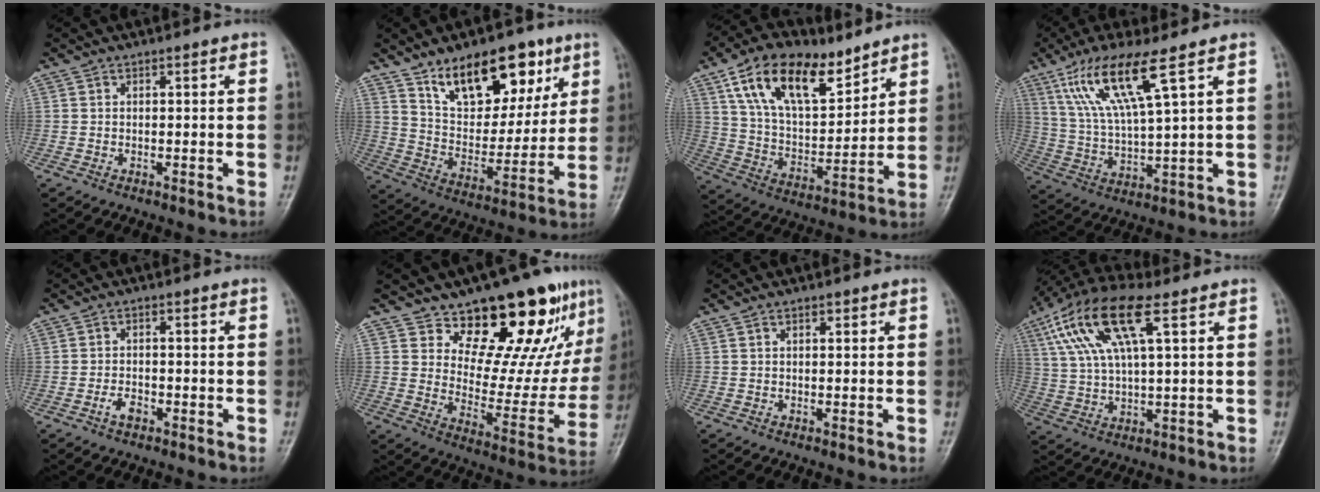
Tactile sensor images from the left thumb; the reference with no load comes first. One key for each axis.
{"total": 18.7, "fx": 11.0, "fy": 9.8, "fz": 11.6, "tx": -0.121, "ty": -0.055, "tz": 0.188}
{"total": 18.7, "fx": 11.0, "fy": 9.2, "fz": 12.0, "tx": -0.173, "ty": -0.043, "tz": 0.204}
{"total": 13.0, "fx": 6.9, "fy": 1.6, "fz": 10.9, "tx": -0.233, "ty": -0.025, "tz": 0.141}
{"total": 2.6, "fx": -1.4, "fy": 1.4, "fz": 1.6, "tx": -0.028, "ty": 0.010, "tz": -0.025}
{"total": 20.8, "fx": 12.0, "fy": 9.0, "fz": 14.4, "tx": -0.156, "ty": -0.065, "tz": 0.192}
{"total": 0.8, "fx": 0.4, "fy": 0.4, "fz": 0.5, "tx": -0.006, "ty": -0.001, "tz": 0.006}
{"total": 15.7, "fx": 6.5, "fy": 5.3, "fz": 13.3, "tx": -0.273, "ty": 0.011, "tz": 0.120}